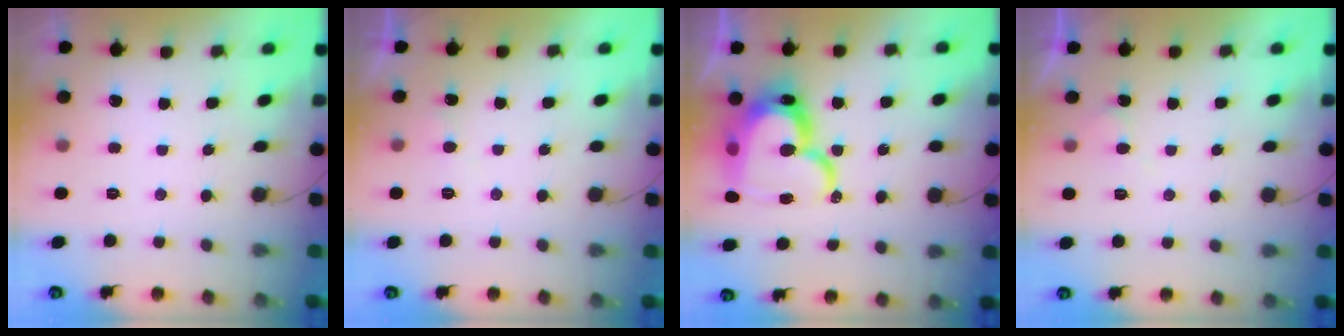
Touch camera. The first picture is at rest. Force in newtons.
{"total": 3.7, "press": 3.7, "slide": 0.4}
{"total": 25.1, "press": 25.0, "slide": 1.9}
{"total": 4.0, "press": 3.9, "slide": 0.4}